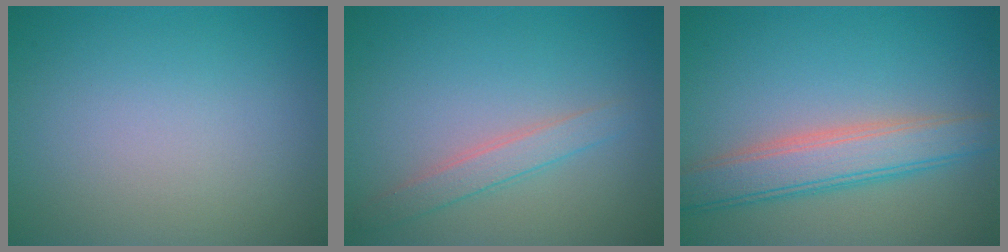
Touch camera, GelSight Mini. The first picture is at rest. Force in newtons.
{"total": 2.1, "press": 2.1, "slide": 0.0}
{"total": 4.9, "press": 4.9, "slide": 0.1}